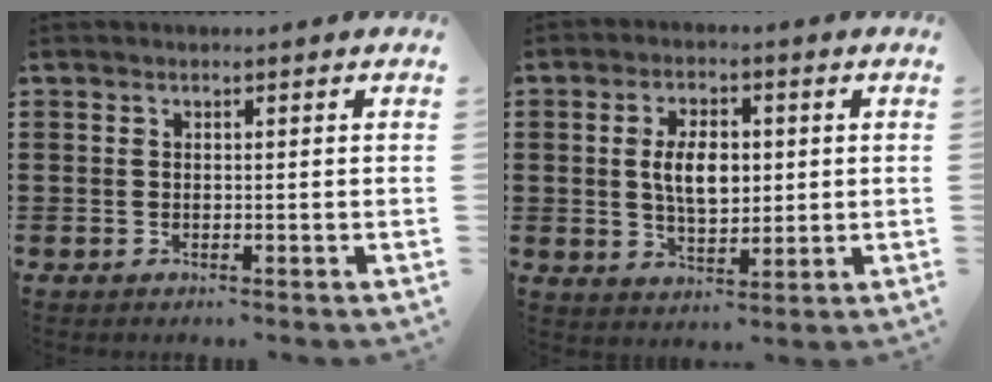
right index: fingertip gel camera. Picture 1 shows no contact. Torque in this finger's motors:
{"motor_torque": [1.25, 0.20, 0.47, 0.17]}